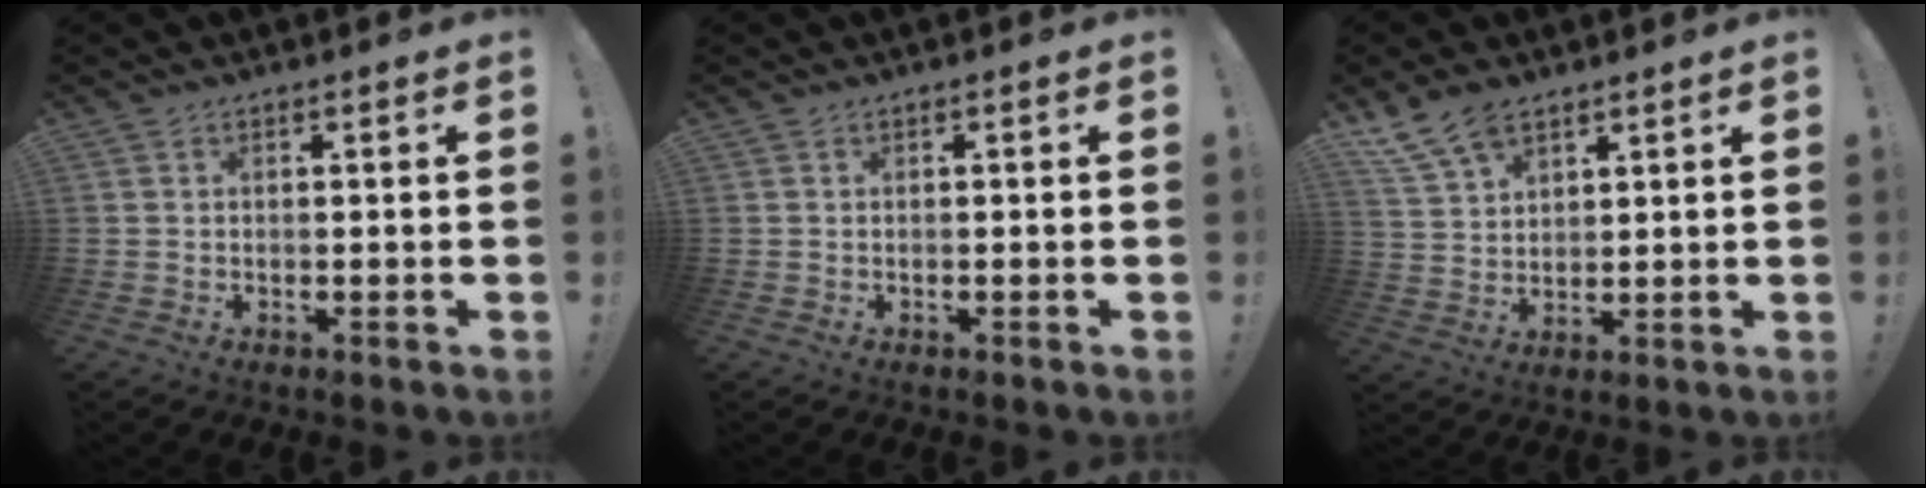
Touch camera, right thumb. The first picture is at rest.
{"total": 0.0}
{"total": 9.3, "force": [7.0, 4.9, 3.8], "torque": [-0.083, -0.032, 0.140]}